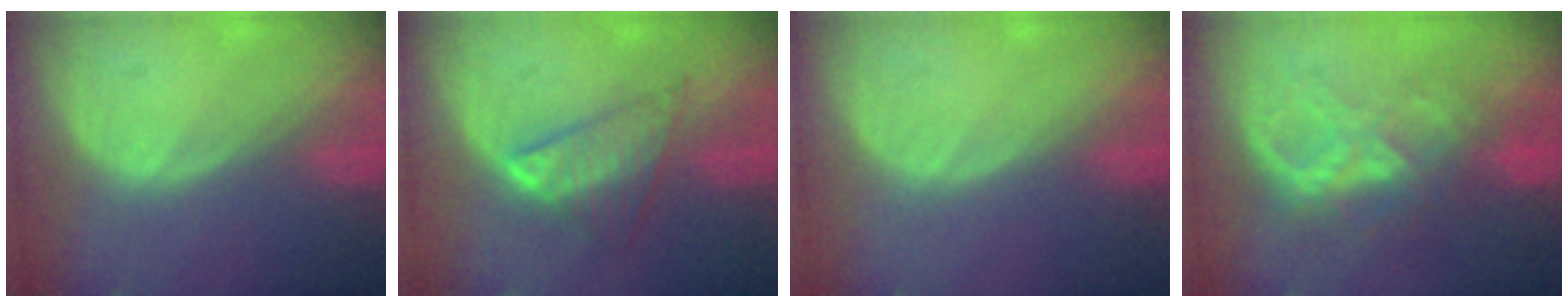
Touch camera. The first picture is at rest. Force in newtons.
{"total": 5.8, "press": 5.6, "slide": 1.6}
{"total": 0.0}
{"total": 6.4, "press": 6.4, "slide": 0.8}